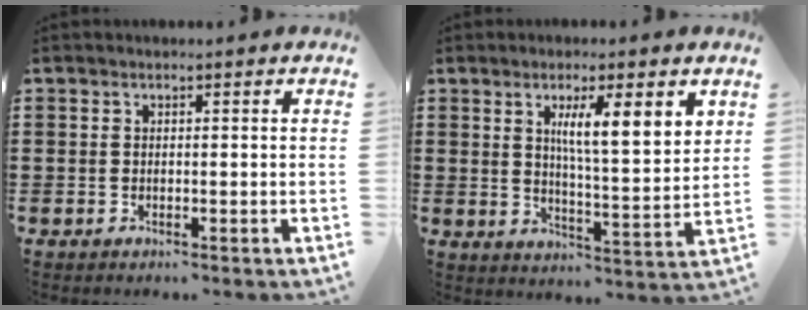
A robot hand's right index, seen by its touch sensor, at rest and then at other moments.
{"total": 6.6, "force": [3.0, 0.9, 5.8], "torque": [-0.105, -0.009, 0.045]}